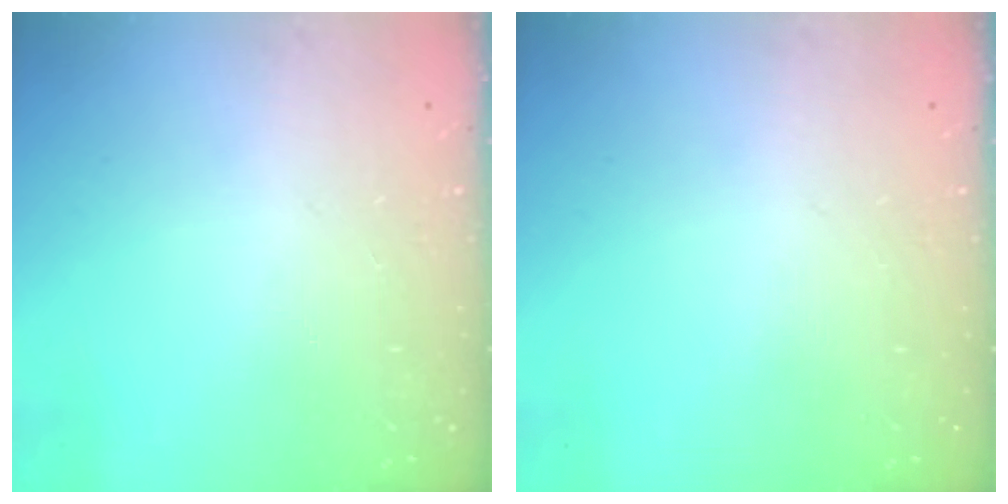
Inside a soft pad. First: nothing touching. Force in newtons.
{"total": 0.0}